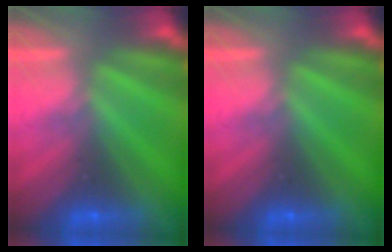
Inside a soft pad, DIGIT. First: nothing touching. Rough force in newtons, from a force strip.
{"total": 0.0}